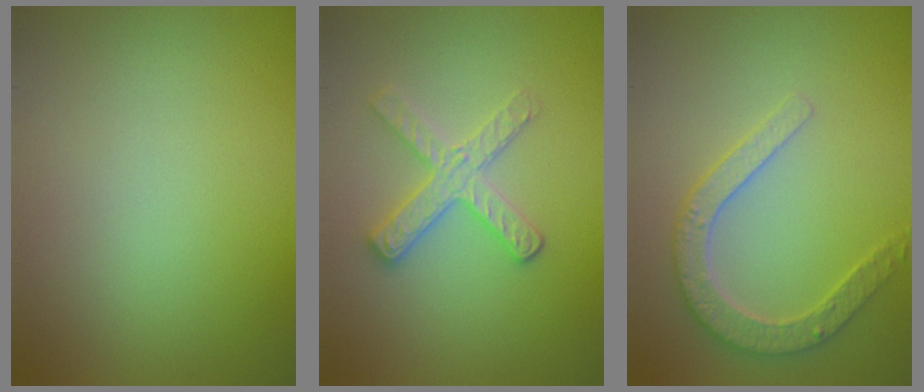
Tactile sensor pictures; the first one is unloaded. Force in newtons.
{"total": 3.0, "press": 2.8, "slide": 1.0}
{"total": 3.3, "press": 3.2, "slide": 0.8}